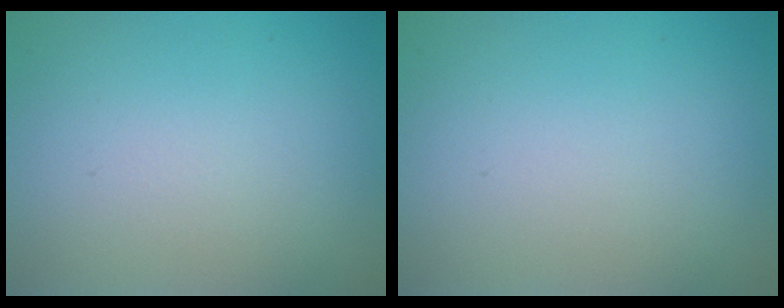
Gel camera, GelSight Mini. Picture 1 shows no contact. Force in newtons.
{"total": 0.0}